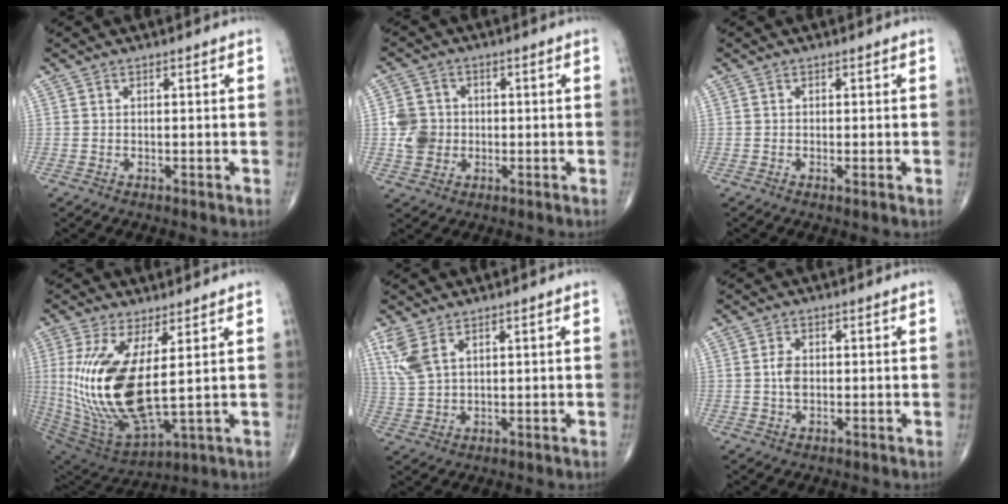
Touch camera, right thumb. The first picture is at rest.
{"total": 6.1, "force": [-0.5, 5.4, 2.8], "torque": [-0.035, 0.006, -0.012]}
{"total": 0.7, "force": [-0.1, 0.0, 0.7], "torque": [-0.018, -0.003, -0.005]}
{"total": 19.3, "force": [2.4, 7.1, 17.8], "torque": [-0.392, -0.039, 0.065]}
{"total": 5.6, "force": [3.0, 2.5, 4.0], "torque": [-0.100, -0.004, 0.072]}
{"total": 2.5, "force": [0.0, 1.6, 2.0], "torque": [-0.037, 0.000, -0.001]}